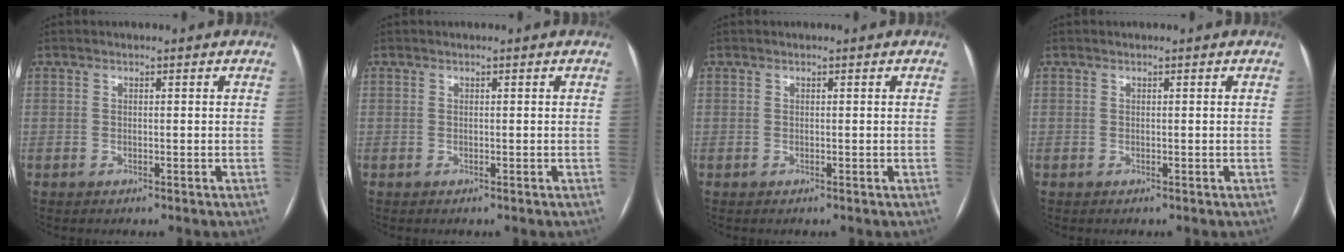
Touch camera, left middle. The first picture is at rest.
{"total": 0.0}
{"total": 0.0}
{"total": 0.0}